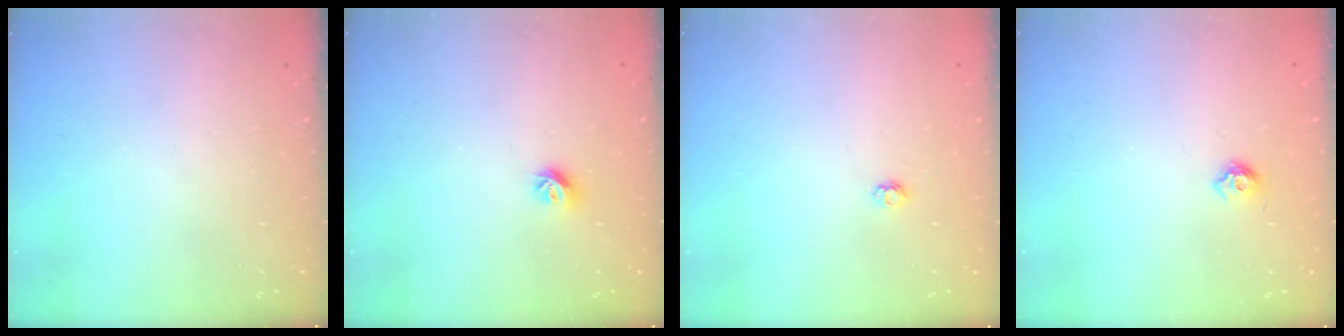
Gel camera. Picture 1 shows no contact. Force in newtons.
{"total": 6.5, "press": 6.5, "slide": 0.7}
{"total": 2.9, "press": 2.9, "slide": 0.4}
{"total": 5.6, "press": 5.5, "slide": 1.0}